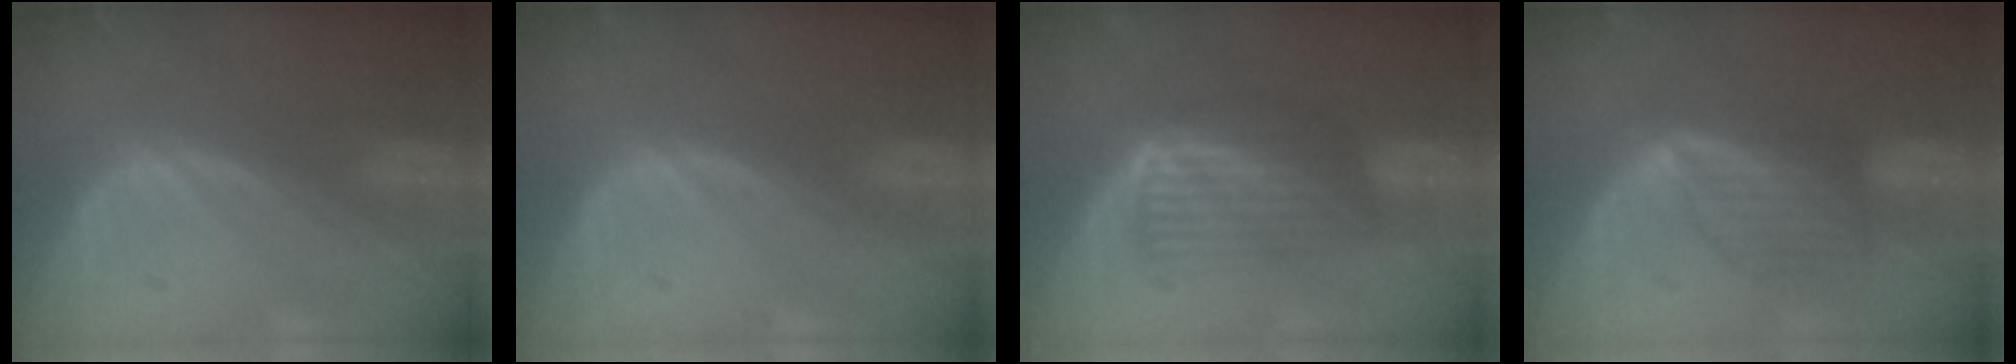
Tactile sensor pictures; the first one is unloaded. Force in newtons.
{"total": 0.0}
{"total": 7.2, "press": 6.1, "slide": 4.0}
{"total": 5.9, "press": 5.7, "slide": 1.3}